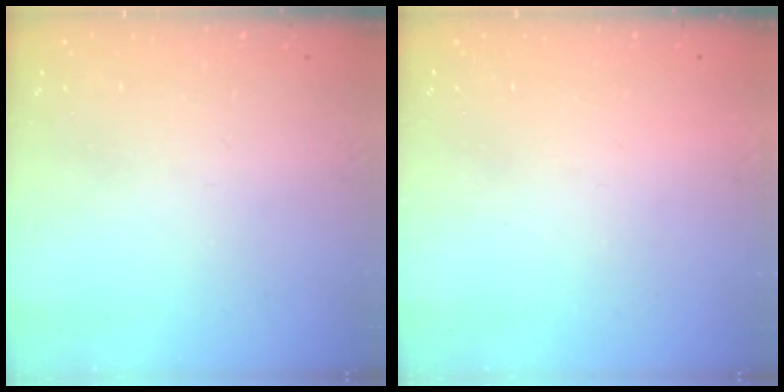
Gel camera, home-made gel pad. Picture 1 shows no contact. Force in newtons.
{"total": 1.5, "press": 1.5, "slide": 0.1}